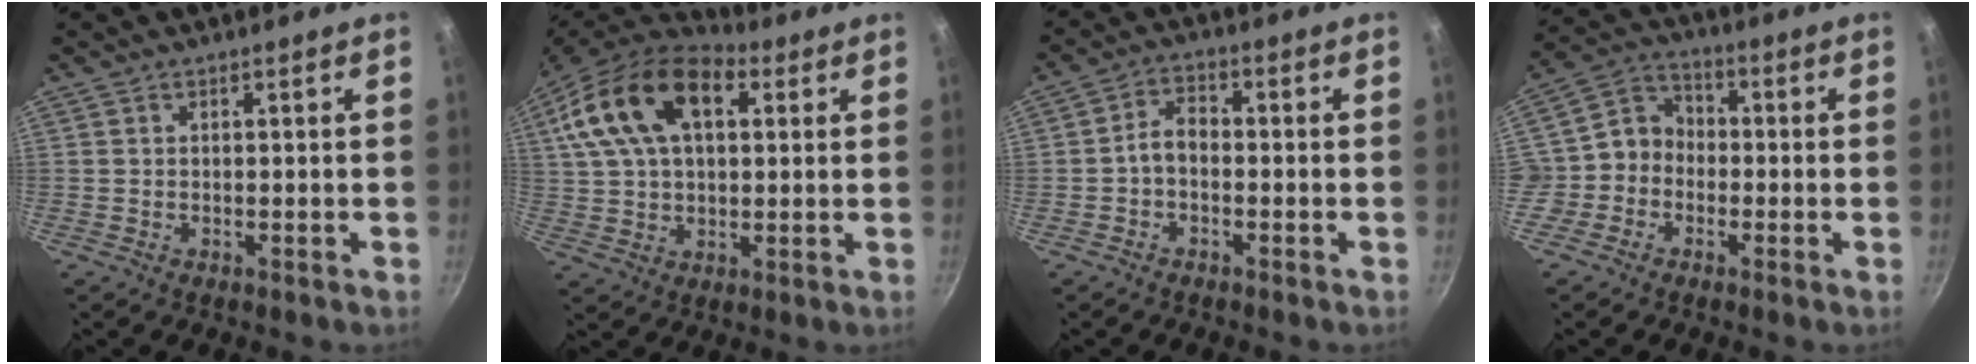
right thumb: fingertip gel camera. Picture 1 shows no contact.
{"total": 20.1, "force": [6.7, 11.8, 14.8], "torque": [-0.258, 0.016, 0.107]}
{"total": 3.9, "force": [-1.2, 2.5, 2.8], "torque": [-0.045, 0.024, -0.030]}
{"total": 7.0, "force": [-2.0, 6.2, 2.7], "torque": [-0.011, 0.031, -0.056]}